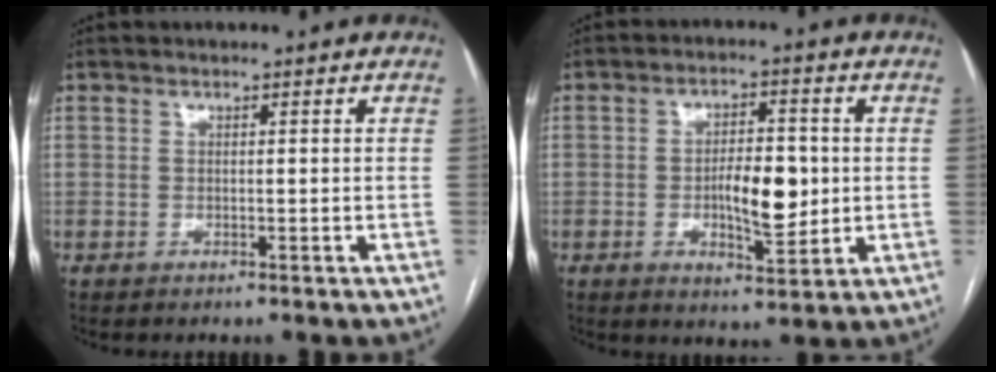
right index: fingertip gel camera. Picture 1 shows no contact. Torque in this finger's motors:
{"motor_torque": [0.37, 0.15, 0.24, 0.06]}